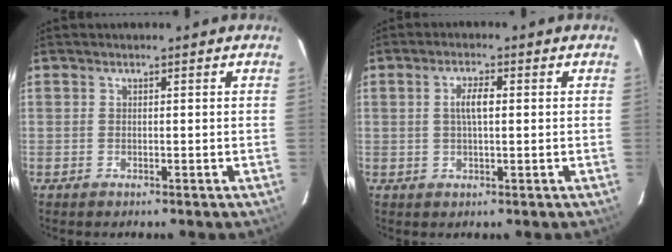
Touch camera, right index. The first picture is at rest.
{"total": 3.5, "force": [0.4, 1.0, 3.3], "torque": [-0.064, 0.005, 0.009]}